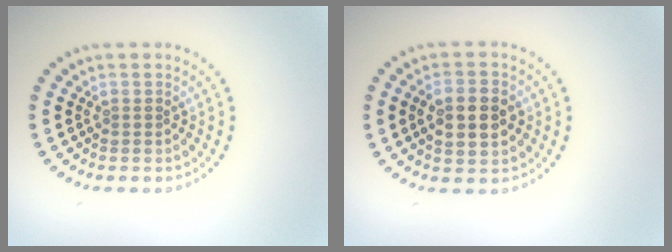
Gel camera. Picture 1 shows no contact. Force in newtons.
{"total": 4.4, "press": 4.4, "slide": 0.1}